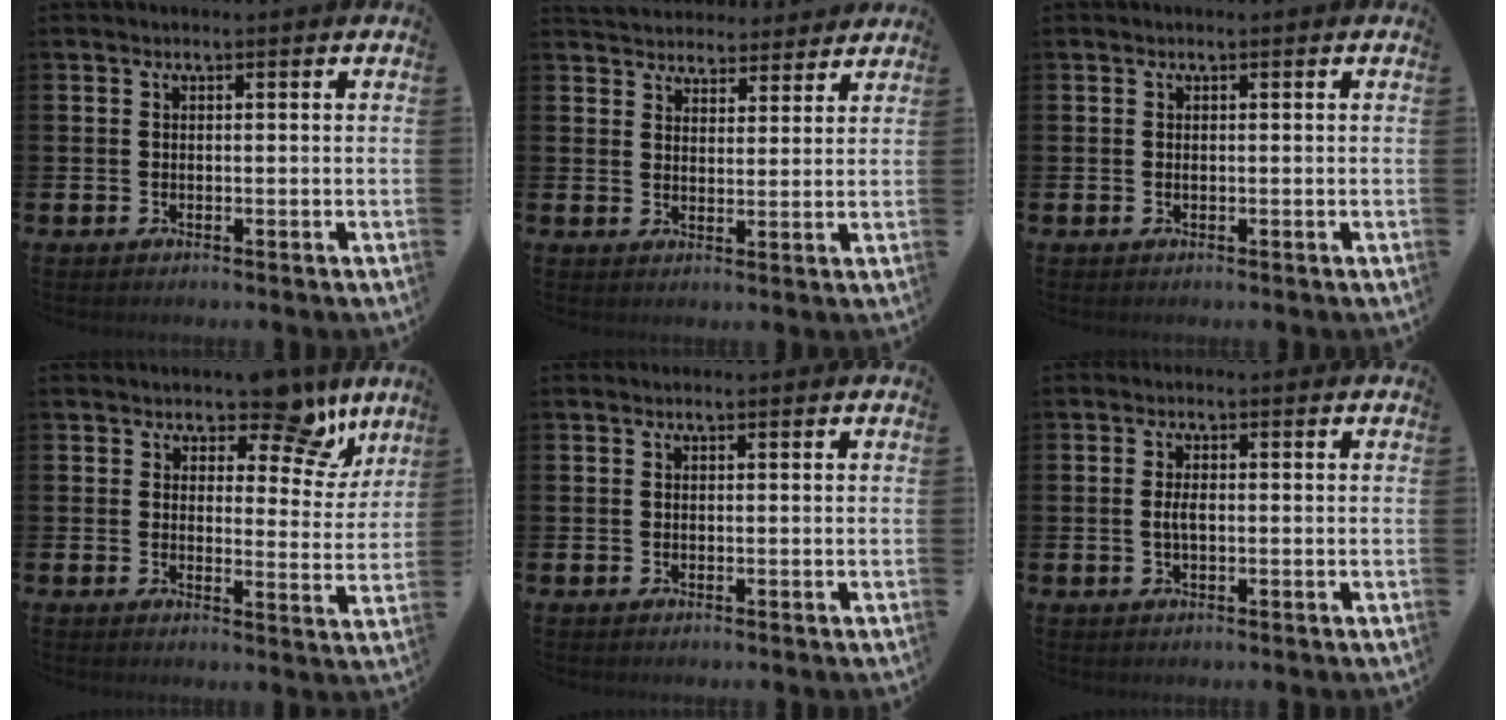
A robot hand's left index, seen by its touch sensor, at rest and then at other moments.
{"total": 4.3, "force": [4.1, 1.1, -0.3], "torque": [-0.008, -0.028, 0.073]}
{"total": 0.0}
{"total": 8.2, "force": [6.4, 3.6, 3.8], "torque": [-0.051, -0.034, 0.107]}
{"total": 0.0}
{"total": 2.1, "force": [-0.1, 0.8, 1.9], "torque": [-0.037, 0.002, -0.004]}